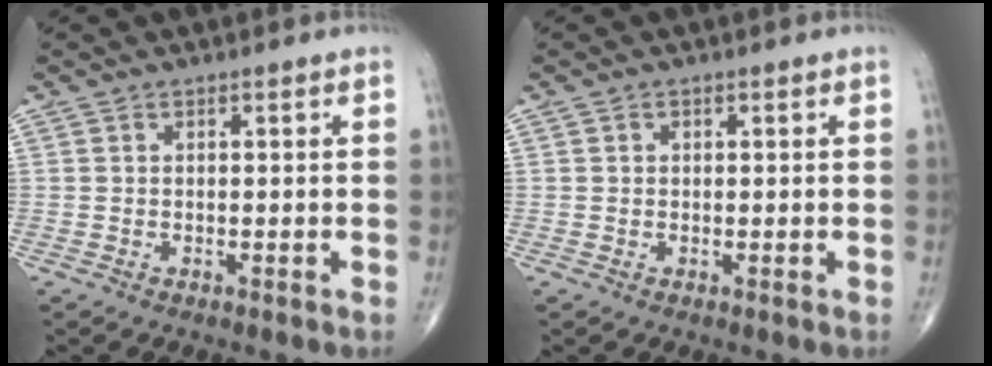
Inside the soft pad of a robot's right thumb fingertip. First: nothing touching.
{"total": 0.6, "force": [0.1, 0.5, 0.2], "torque": [0.002, 0.001, 0.001]}